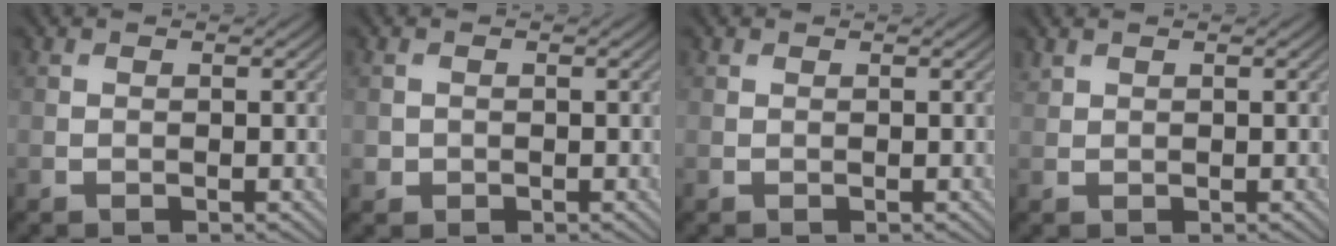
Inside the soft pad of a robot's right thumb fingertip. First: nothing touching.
{"total": 1.1, "force": [-0.2, 1.0, 0.1], "torque": [0.000, -0.007, -0.007]}
{"total": 0.0}
{"total": 0.8, "force": [0.8, 0.3, 0.2], "torque": [-0.008, 0.001, 0.021]}